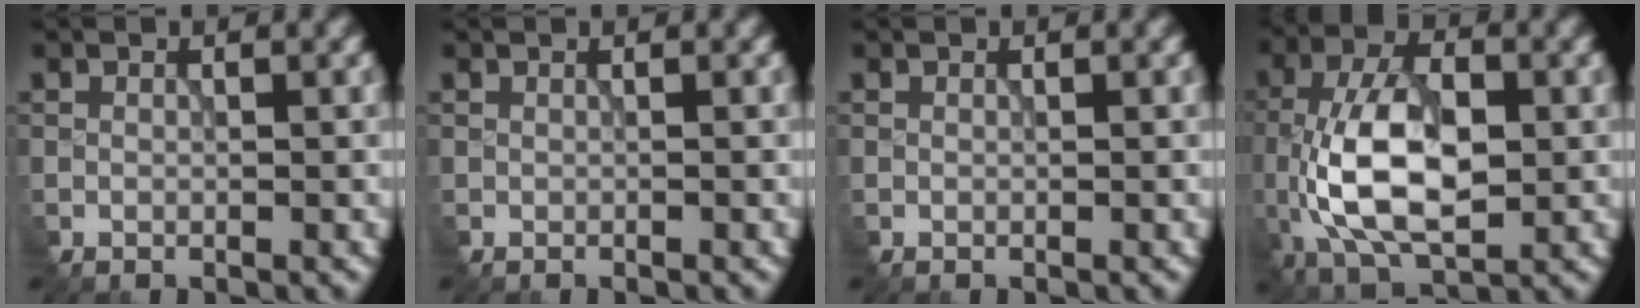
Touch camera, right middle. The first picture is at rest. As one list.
[{"total": 0.0}, {"total": 0.0}, {"total": 9.9, "force": [-1.4, 5.4, 8.2], "torque": [-0.170, 0.005, -0.028]}]